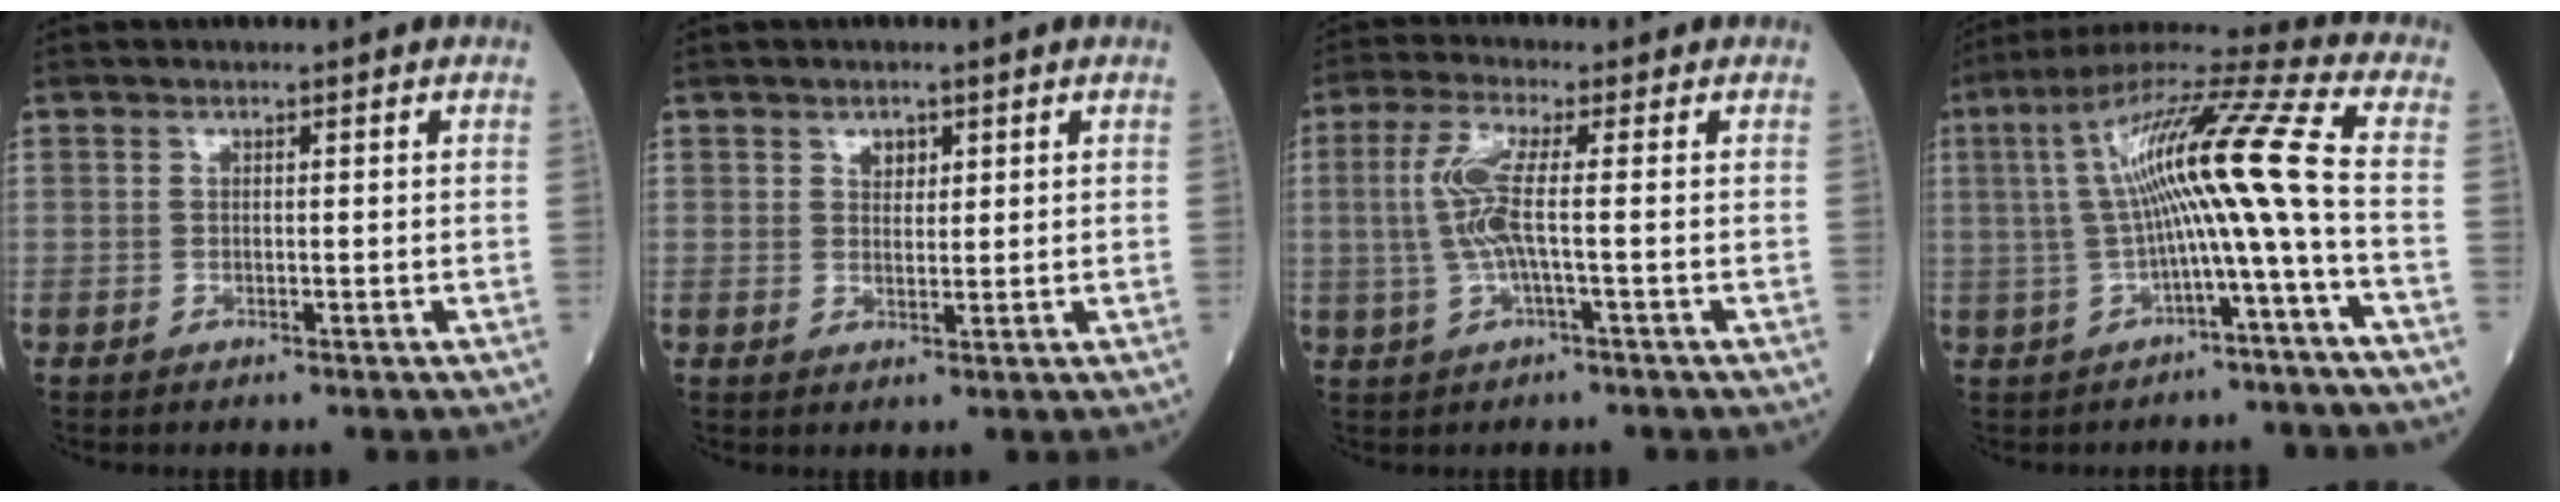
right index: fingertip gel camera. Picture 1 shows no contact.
{"total": 1.9, "force": [1.1, 1.2, 1.0], "torque": [-0.016, 0.000, 0.020]}
{"total": 5.9, "force": [0.1, 0.5, 5.8], "torque": [-0.131, 0.010, 0.002]}
{"total": 14.0, "force": [-0.5, -0.9, 14.0], "torque": [-0.246, 0.038, -0.013]}